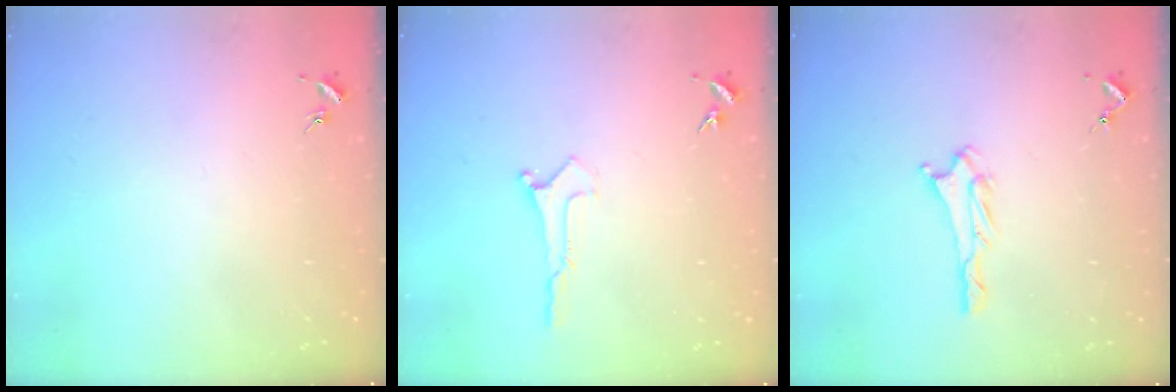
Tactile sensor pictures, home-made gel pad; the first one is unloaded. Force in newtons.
{"total": 0.0}
{"total": 2.1, "press": 2.1, "slide": 0.3}